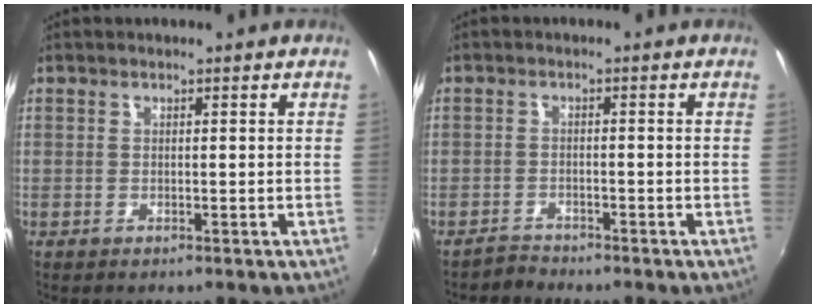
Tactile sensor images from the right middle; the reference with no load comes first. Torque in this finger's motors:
{"motor_torque": [0.39, -0.47, 0.09, 0.04]}